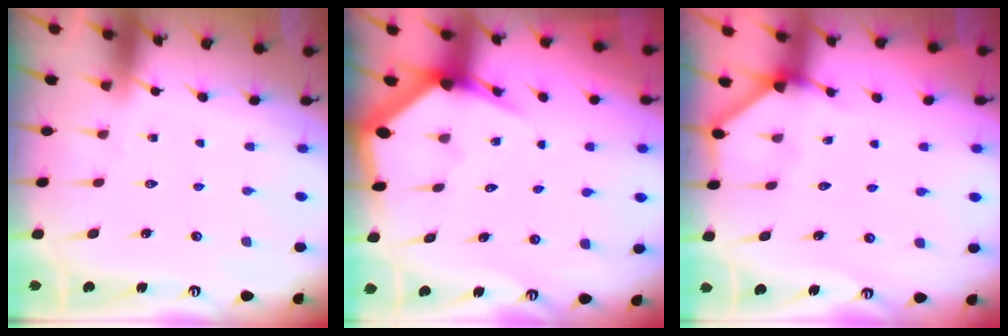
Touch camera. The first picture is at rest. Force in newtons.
{"total": 4.1, "press": 4.0, "slide": 0.6}
{"total": 3.6, "press": 3.6, "slide": 0.4}